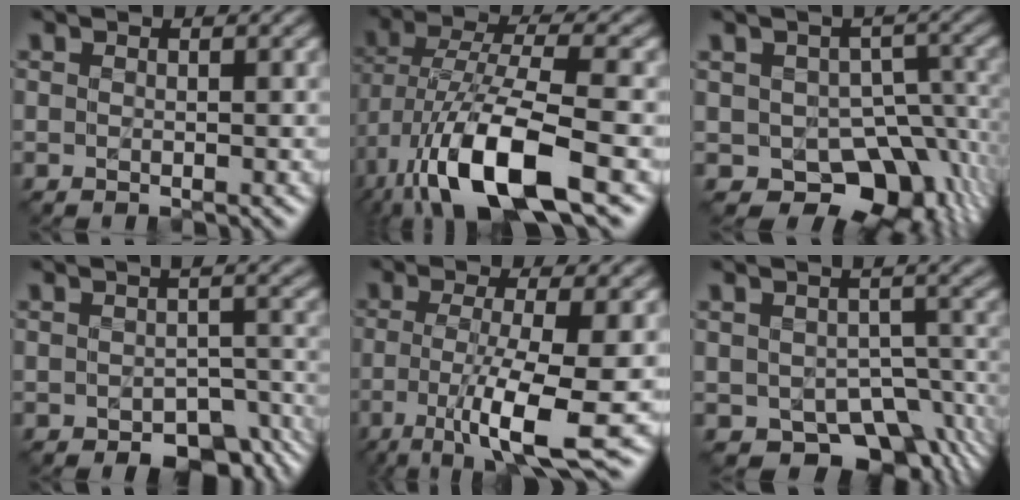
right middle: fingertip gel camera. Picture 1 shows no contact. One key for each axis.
{"total": 11.9, "fx": -5.2, "fy": 4.0, "fz": 9.9, "tx": -0.206, "ty": -0.006, "tz": -0.101}
{"total": 8.6, "fx": -3.3, "fy": 5.8, "fz": 5.4, "tx": -0.064, "ty": -0.022, "tz": -0.045}
{"total": 5.5, "fx": -3.1, "fy": 2.9, "fz": 3.4, "tx": -0.035, "ty": -0.017, "tz": -0.034}
{"total": 7.8, "fx": -2.2, "fy": 1.4, "fz": 7.4, "tx": -0.129, "ty": -0.011, "tz": -0.045}
{"total": 7.9, "fx": -3.9, "fy": 4.7, "fz": 5.0, "tx": -0.069, "ty": -0.025, "tz": -0.050}